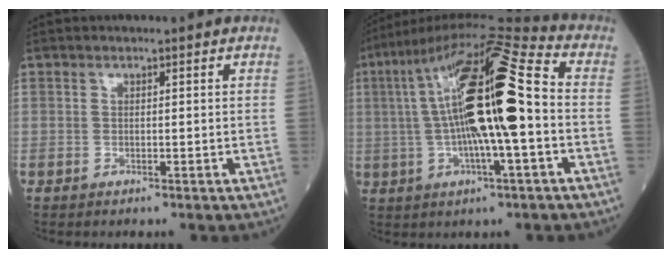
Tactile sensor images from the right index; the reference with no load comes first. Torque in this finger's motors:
{"motor_torque": [1.04, -0.09, 1.05, 0.21]}